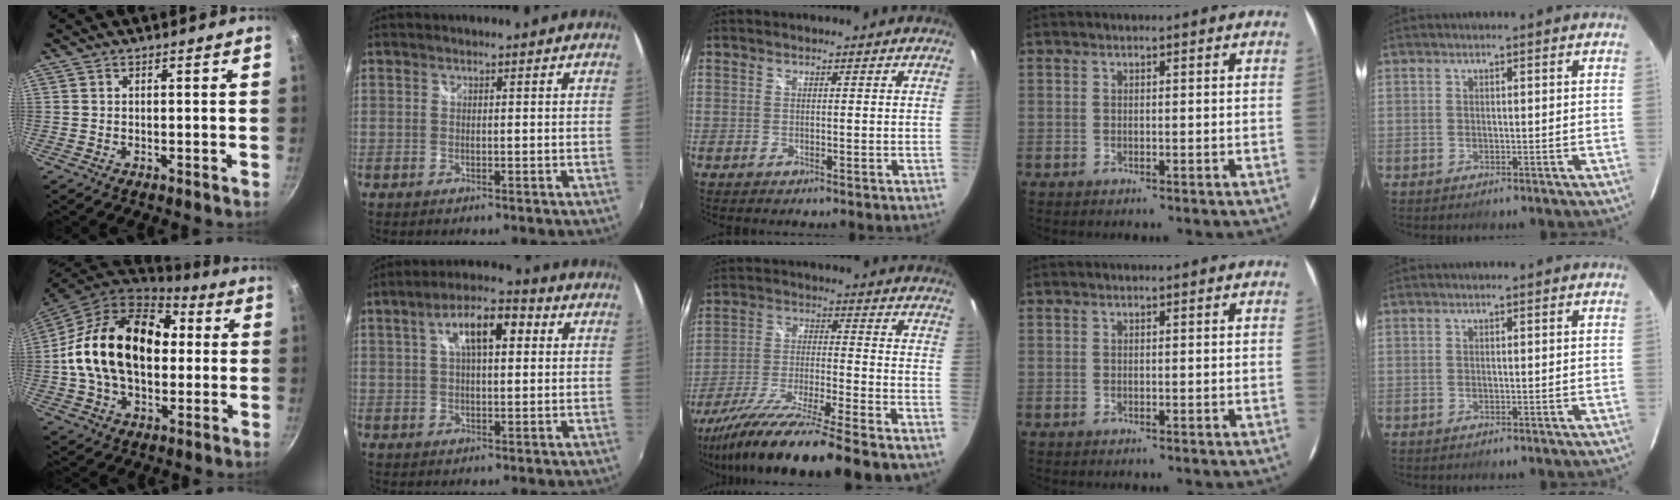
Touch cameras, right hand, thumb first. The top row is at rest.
{"thumb": {"total": 22.8, "force": [1.9, 15.4, 16.7], "torque": [-0.264, 0.036, 0.022]}, "index": {"total": 9.6, "force": [2.7, 3.9, 8.3], "torque": [-0.138, 0.027, 0.042]}, "middle": {"total": 20.4, "force": [-16.8, -0.9, 11.6], "torque": [-0.214, -0.063, -0.280]}}